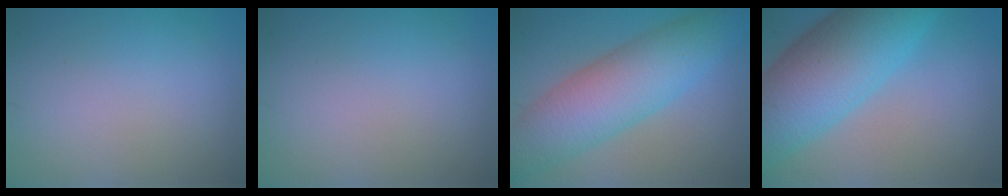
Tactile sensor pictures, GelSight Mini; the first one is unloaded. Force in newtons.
{"total": 0.0}
{"total": 8.3, "press": 8.3, "slide": 0.2}
{"total": 10.8, "press": 10.8, "slide": 0.4}